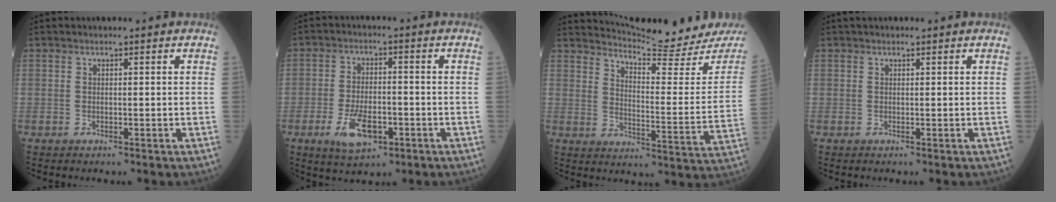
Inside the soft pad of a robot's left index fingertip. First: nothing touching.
{"total": 7.3, "force": [-3.2, 3.2, 5.7], "torque": [-0.112, -0.006, -0.052]}
{"total": 17.2, "force": [16.9, -1.3, 3.3], "torque": [-0.061, -0.112, 0.213]}
{"total": 1.0, "force": [0.9, 0.3, 0.4], "torque": [-0.012, 0.018, 0.015]}